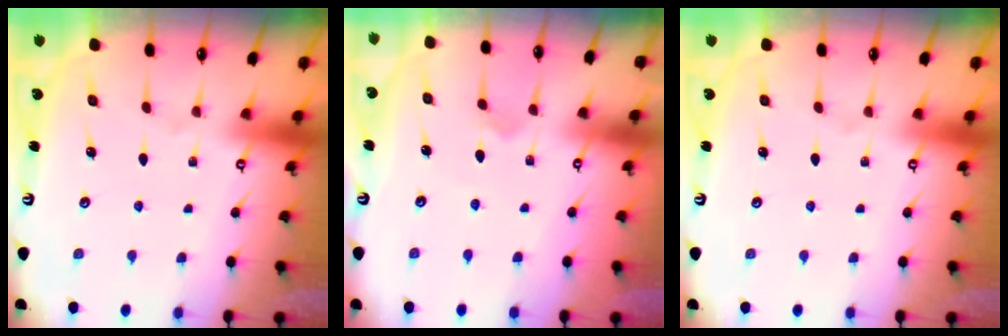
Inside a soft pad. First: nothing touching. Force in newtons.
{"total": 3.8, "press": 3.8, "slide": 0.3}
{"total": 0.0}